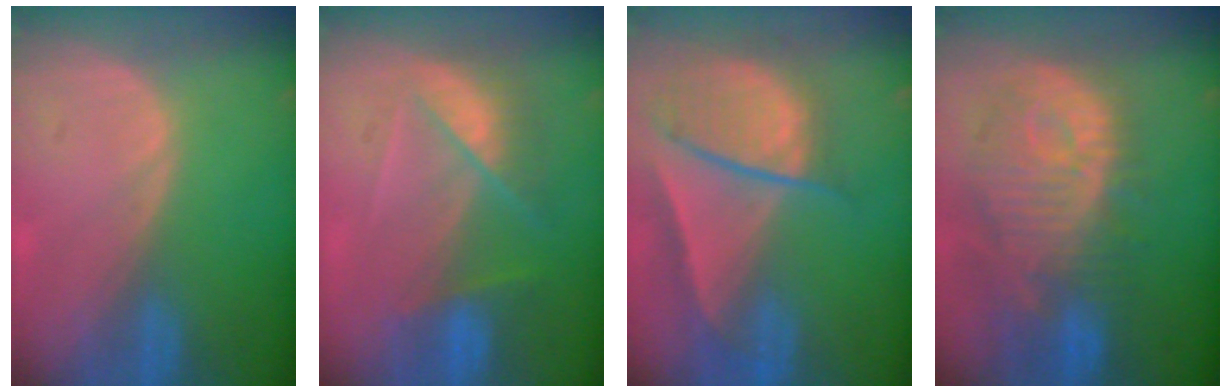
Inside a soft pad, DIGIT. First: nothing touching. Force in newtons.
{"total": 7.4, "press": 6.5, "slide": 3.4}
{"total": 9.3, "press": 8.0, "slide": 4.8}
{"total": 12.6, "press": 11.2, "slide": 5.7}